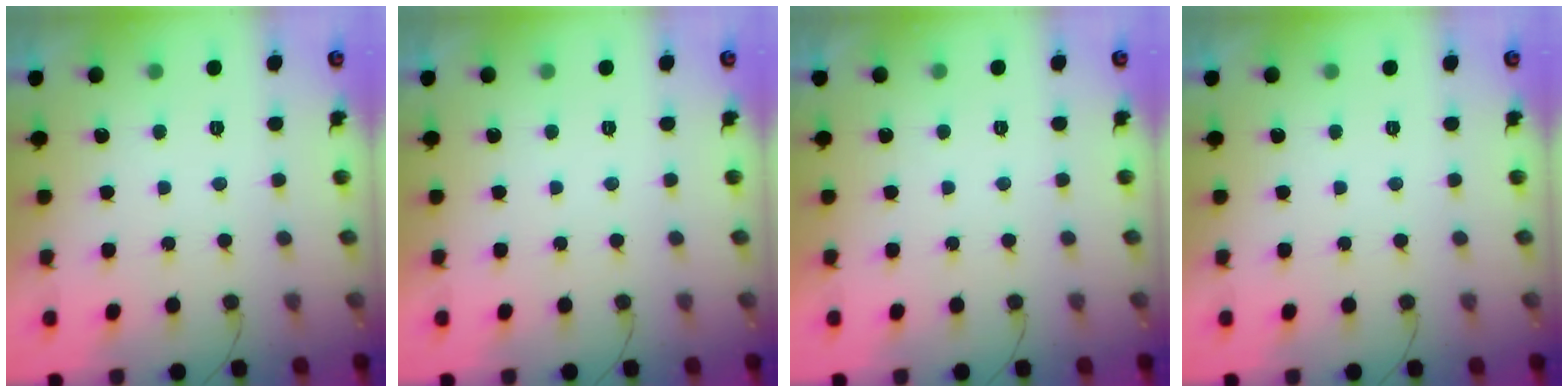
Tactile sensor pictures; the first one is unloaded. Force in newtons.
{"total": 1.8, "press": 1.8, "slide": 0.0}
{"total": 1.8, "press": 1.8, "slide": 0.0}
{"total": 0.0}